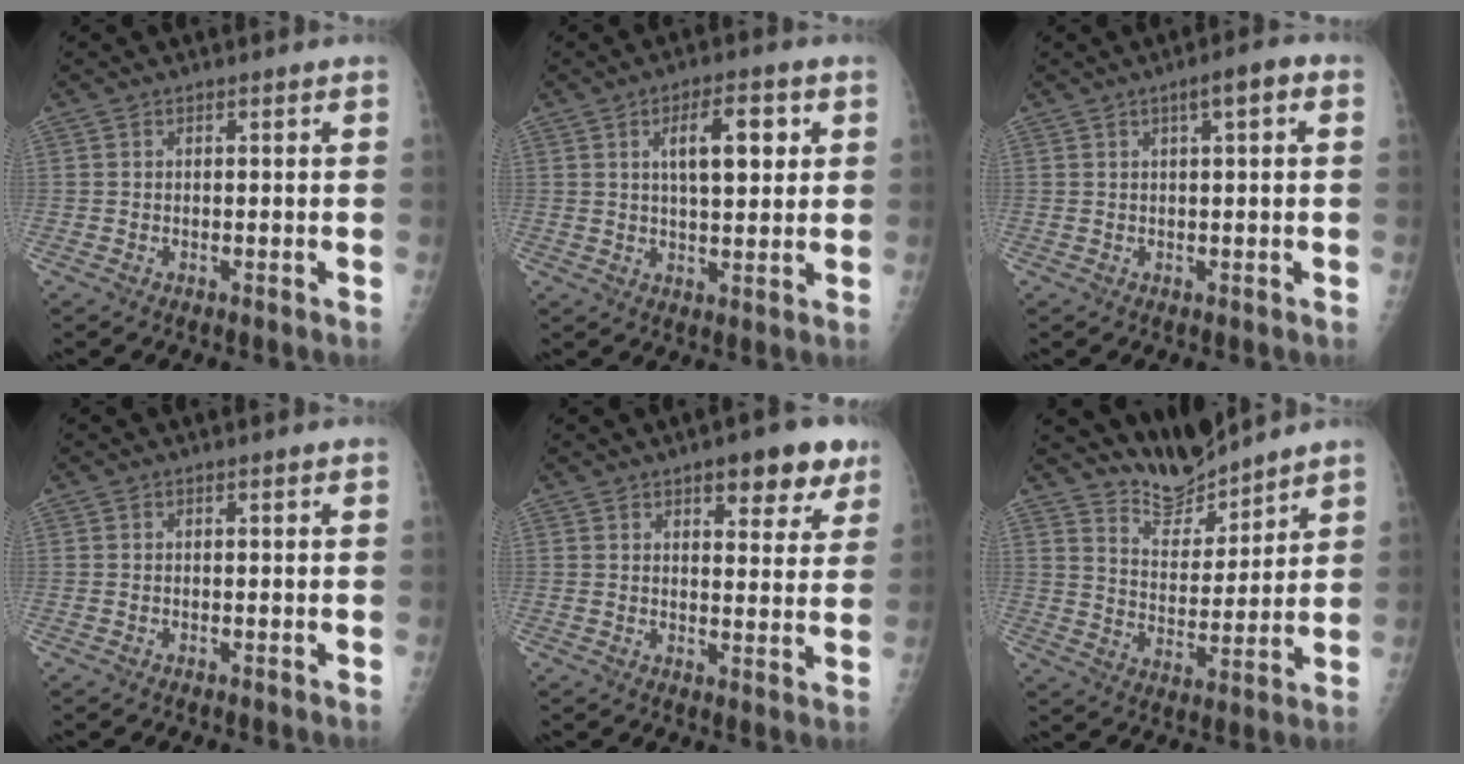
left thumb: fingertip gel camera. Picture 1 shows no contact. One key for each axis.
{"total": 8.3, "fx": 2.9, "fy": 3.3, "fz": 7.0, "tx": -0.089, "ty": -0.007, "tz": 0.046}
{"total": 3.8, "fx": 1.5, "fy": 0.7, "fz": 3.4, "tx": -0.050, "ty": 0.009, "tz": 0.021}
{"total": 0.0}
{"total": 9.4, "fx": 6.0, "fy": 3.8, "fz": 6.2, "tx": -0.040, "ty": -0.024, "tz": 0.075}
{"total": 8.0, "fx": 7.9, "fy": 1.5, "fz": 0.2, "tx": 0.015, "ty": -0.065, "tz": 0.158}